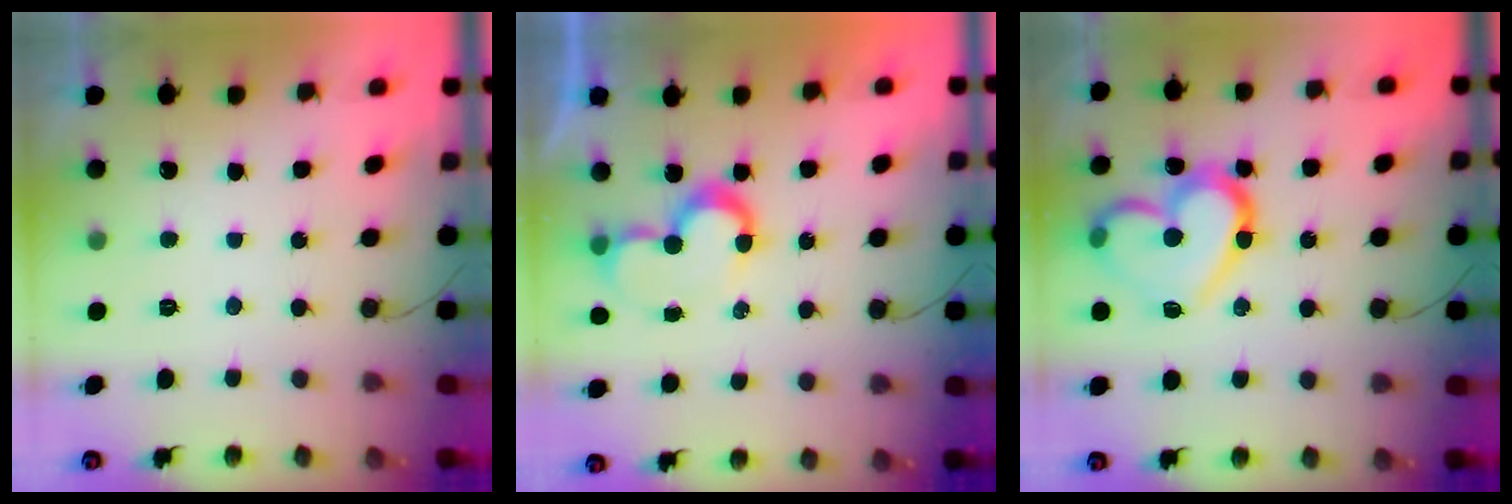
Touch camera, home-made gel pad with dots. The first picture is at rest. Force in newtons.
{"total": 7.8, "press": 7.3, "slide": 2.8}
{"total": 17.2, "press": 17.2, "slide": 1.2}